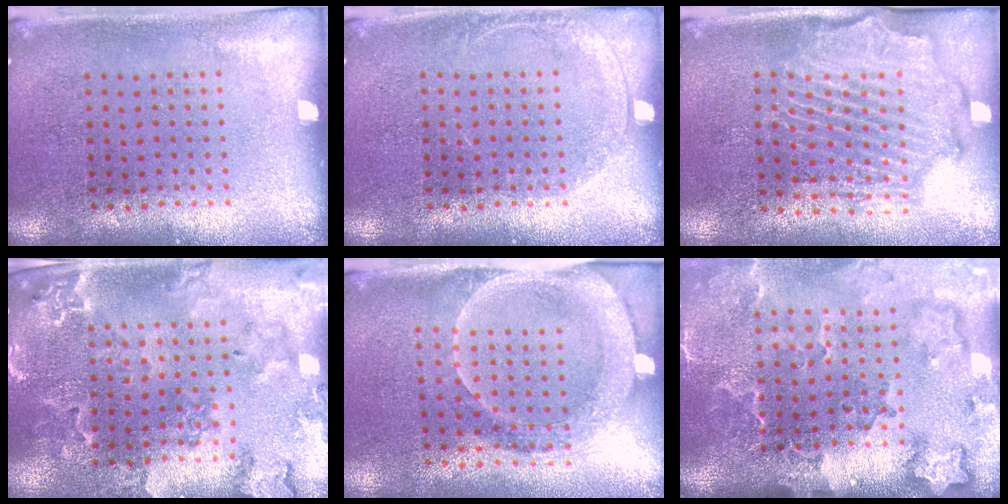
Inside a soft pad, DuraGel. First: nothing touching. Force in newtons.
{"total": 1.0, "press": 1.0, "slide": 0.2}
{"total": 2.1, "press": 2.0, "slide": 0.6}
{"total": 1.8, "press": 1.8, "slide": 0.2}
{"total": 1.8, "press": 1.6, "slide": 0.7}
{"total": 3.4, "press": 2.5, "slide": 2.3}